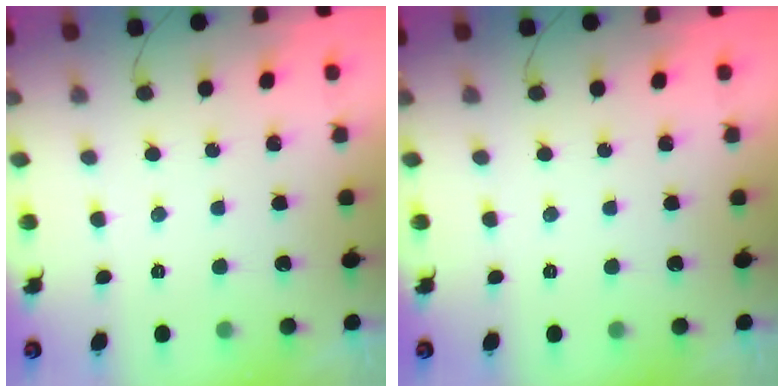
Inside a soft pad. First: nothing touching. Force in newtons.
{"total": 0.0}